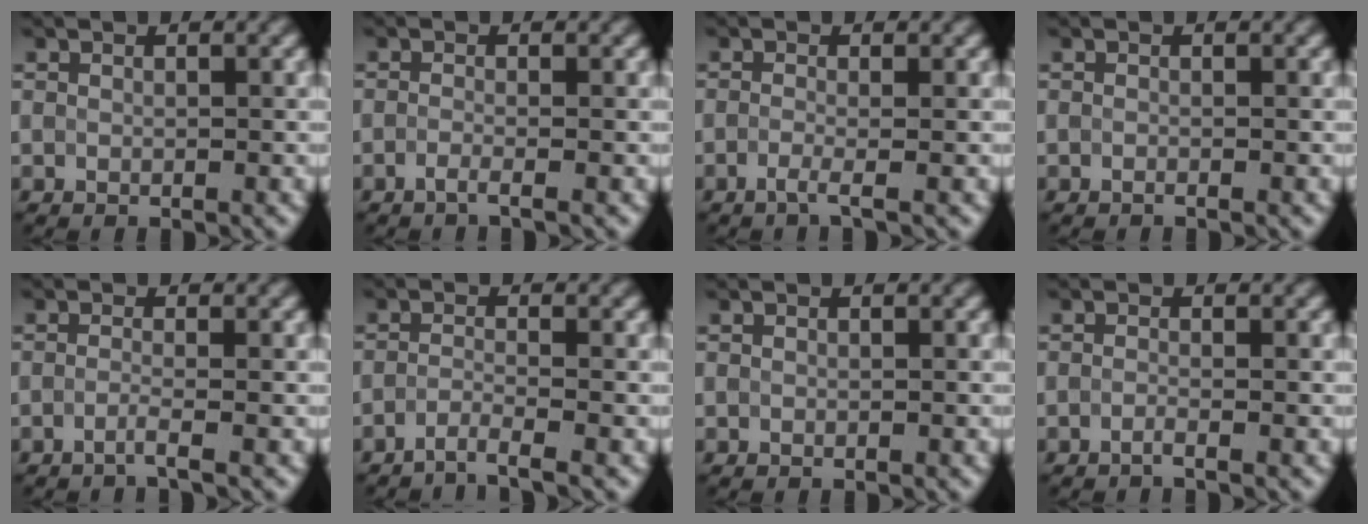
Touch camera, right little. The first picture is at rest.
{"total": 1.4, "force": [-1.4, -0.2, 0.2], "torque": [-0.003, -0.005, -0.026]}
{"total": 1.4, "force": [-1.3, -0.1, 0.6], "torque": [-0.012, -0.006, -0.024]}
{"total": 0.7, "force": [-0.7, 0.0, 0.1], "torque": [0.001, -0.010, -0.011]}
{"total": 1.5, "force": [-1.4, -0.3, 0.2], "torque": [-0.002, -0.002, -0.030]}
{"total": 2.3, "force": [-2.2, -0.4, 0.1], "torque": [0.000, 0.000, -0.048]}
{"total": 0.0}
{"total": 1.2, "force": [-1.2, -0.3, -0.1], "torque": [0.003, -0.004, -0.020]}